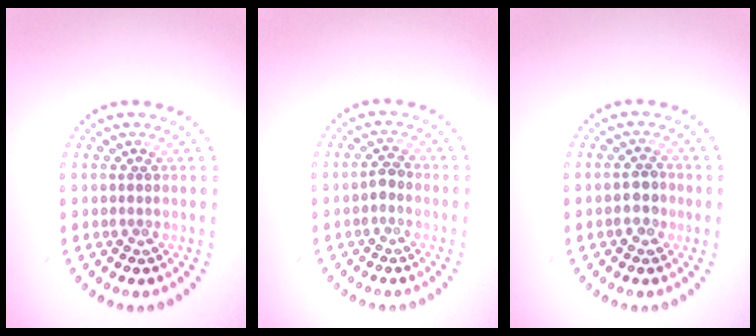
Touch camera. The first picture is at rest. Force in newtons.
{"total": 1.1, "press": 1.0, "slide": 0.4}
{"total": 2.1, "press": 1.9, "slide": 0.7}